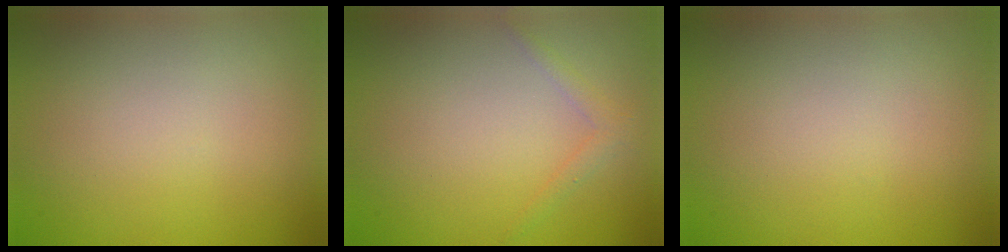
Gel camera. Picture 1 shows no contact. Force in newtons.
{"total": 1.2, "press": 1.2, "slide": 0.1}
{"total": 0.0}